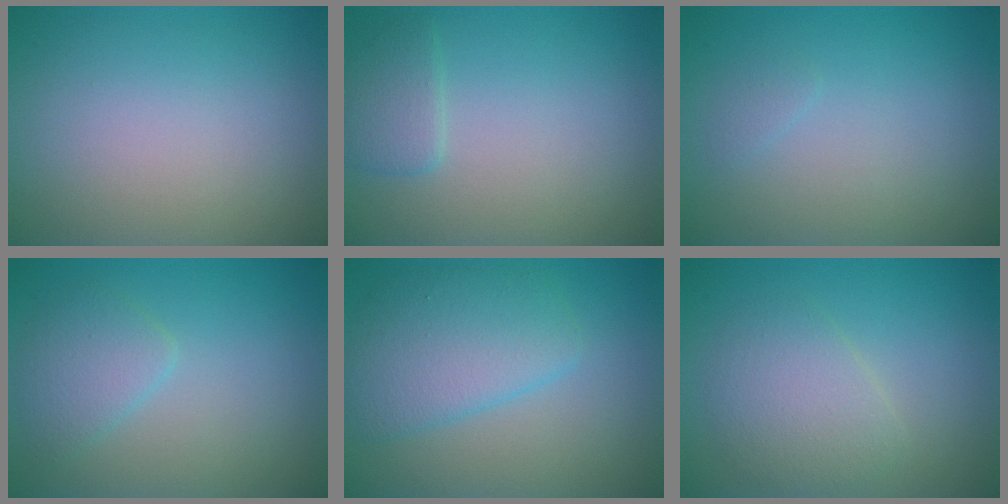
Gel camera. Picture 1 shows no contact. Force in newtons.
{"total": 1.9, "press": 1.9, "slide": 0.1}
{"total": 0.6, "press": 0.6, "slide": 0.1}
{"total": 2.5, "press": 2.5, "slide": 0.1}
{"total": 5.0, "press": 5.0, "slide": 0.2}
{"total": 3.2, "press": 3.2, "slide": 0.1}